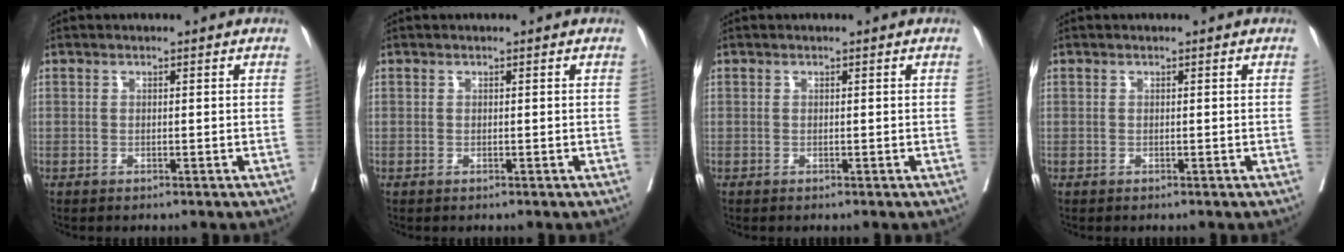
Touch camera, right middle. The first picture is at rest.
{"total": 0.0}
{"total": 0.0}
{"total": 0.0}